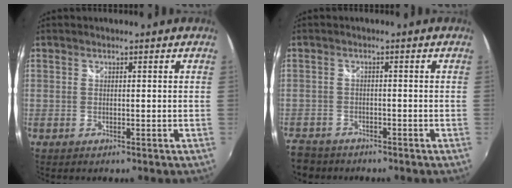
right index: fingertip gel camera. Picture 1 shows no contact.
{"total": 6.1, "force": [-4.9, 3.5, 1.0], "torque": [-0.052, -0.005, -0.091]}